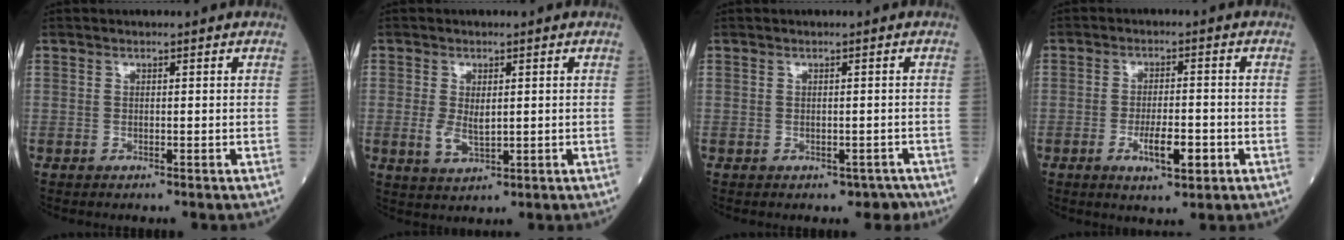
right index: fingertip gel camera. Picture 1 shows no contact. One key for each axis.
{"total": 3.7, "fx": 0.0, "fy": 1.9, "fz": 3.2, "tx": -0.064, "ty": -0.005, "tz": 0.009}
{"total": 1.5, "fx": -0.9, "fy": 1.1, "fz": 0.5, "tx": -0.001, "ty": 0.003, "tz": -0.007}
{"total": 5.6, "fx": -2.1, "fy": 1.5, "fz": 5.0, "tx": -0.085, "ty": -0.002, "tz": -0.032}